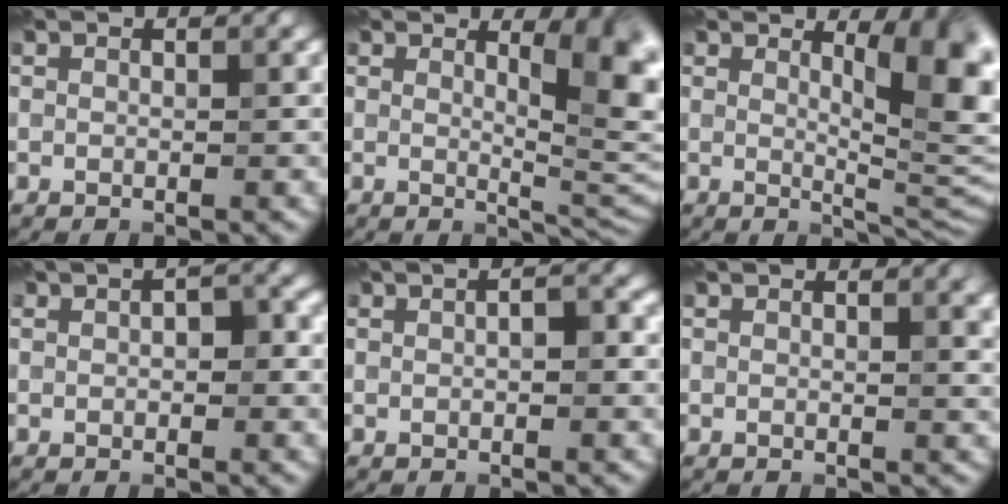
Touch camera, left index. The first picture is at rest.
{"total": 6.7, "force": [2.0, 2.2, 6.0], "torque": [-0.074, -0.009, 0.033]}
{"total": 7.8, "force": [2.4, 2.4, 7.0], "torque": [-0.088, -0.010, 0.043]}
{"total": 2.4, "force": [0.1, 1.5, 1.9], "torque": [-0.025, 0.004, -0.002]}
{"total": 1.9, "force": [0.1, 1.0, 1.6], "torque": [-0.024, 0.005, 0.001]}
{"total": 2.2, "force": [1.0, 0.7, 1.8], "torque": [-0.018, 0.000, 0.015]}